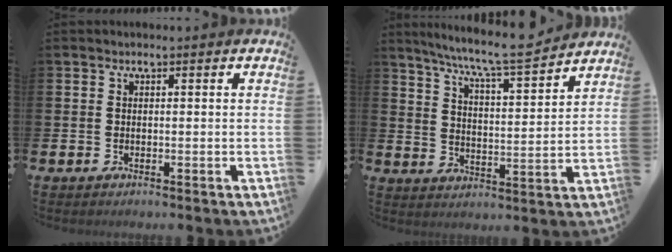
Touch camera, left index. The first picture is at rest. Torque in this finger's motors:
{"motor_torque": [0.97, -1.17, 0.29, 0.21]}